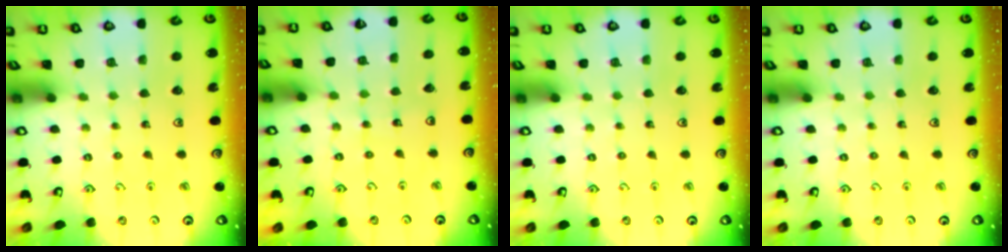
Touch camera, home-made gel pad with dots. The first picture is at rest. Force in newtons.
{"total": 3.7, "press": 3.7, "slide": 0.4}
{"total": 0.0}
{"total": 0.0}